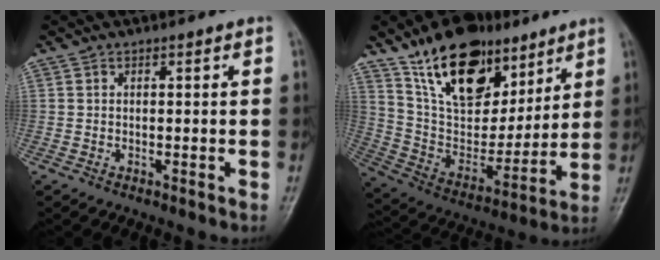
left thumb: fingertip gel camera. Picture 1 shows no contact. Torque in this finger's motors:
{"motor_torque": [1.55, 1.57, 1.44, -1.33, 0.45]}